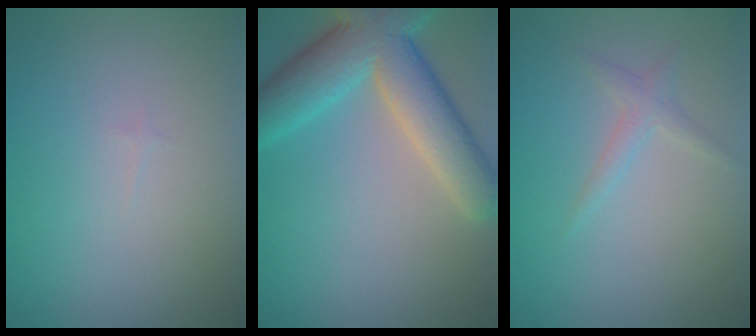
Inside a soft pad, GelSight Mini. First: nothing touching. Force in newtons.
{"total": 9.0, "press": 9.0, "slide": 0.6}
{"total": 1.3, "press": 1.3, "slide": 0.1}